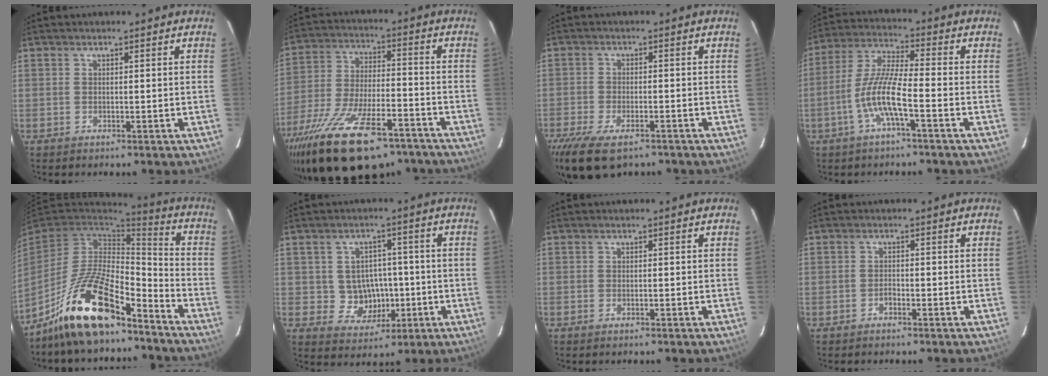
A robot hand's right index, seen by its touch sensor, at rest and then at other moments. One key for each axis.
{"total": 25.9, "fx": -18.1, "fy": 9.8, "fz": 15.7, "tx": -0.309, "ty": -0.047, "tz": -0.282}
{"total": 11.6, "fx": -8.2, "fy": 4.6, "fz": 6.8, "tx": -0.163, "ty": -0.038, "tz": -0.142}
{"total": 9.1, "fx": -3.7, "fy": 0.8, "fz": 8.3, "tx": -0.182, "ty": 0.003, "tz": -0.073}
{"total": 17.9, "fx": -12.6, "fy": 5.8, "fz": 11.2, "tx": -0.234, "ty": -0.002, "tz": -0.232}
{"total": 5.2, "fx": -0.5, "fy": 5.0, "fz": 1.3, "tx": -0.033, "ty": 0.014, "tz": 0.010}
{"total": 0.0}
{"total": 0.8, "fx": -0.7, "fy": 0.3, "fz": 0.2, "tx": -0.003, "ty": 0.004, "tz": -0.015}